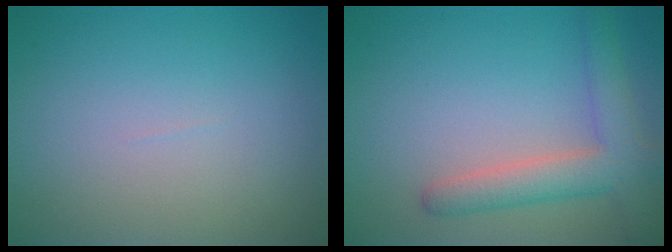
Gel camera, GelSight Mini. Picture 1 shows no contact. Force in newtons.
{"total": 4.3, "press": 4.3, "slide": 0.2}